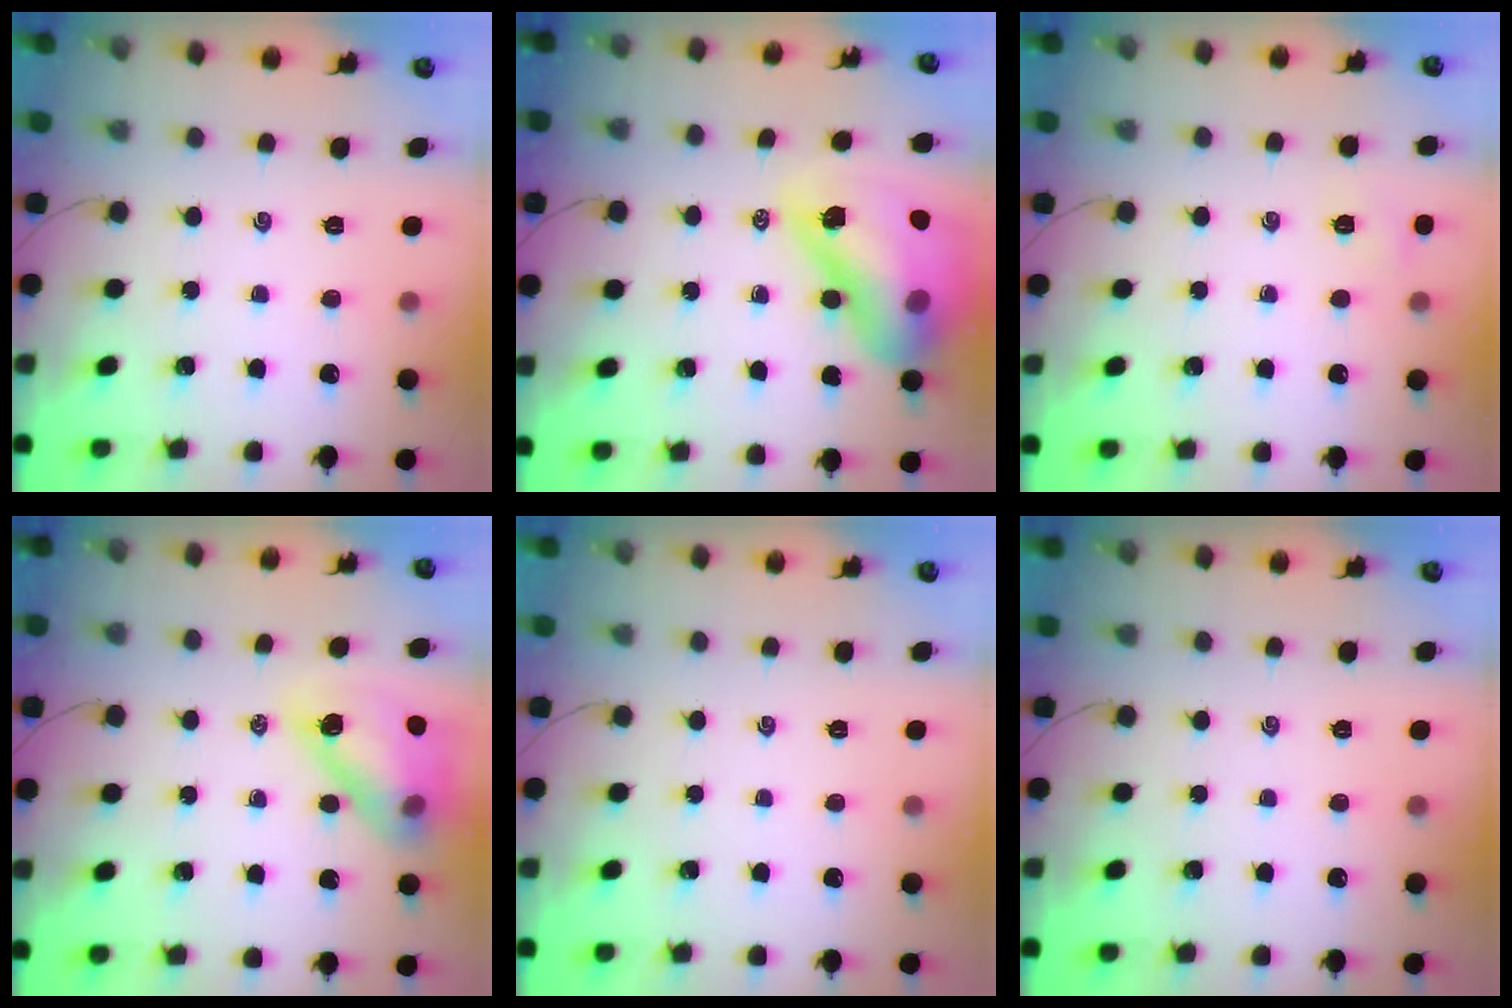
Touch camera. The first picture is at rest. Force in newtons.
{"total": 20.8, "press": 20.1, "slide": 5.3}
{"total": 3.8, "press": 3.7, "slide": 1.0}
{"total": 13.9, "press": 13.4, "slide": 3.8}
{"total": 0.0}
{"total": 0.0}